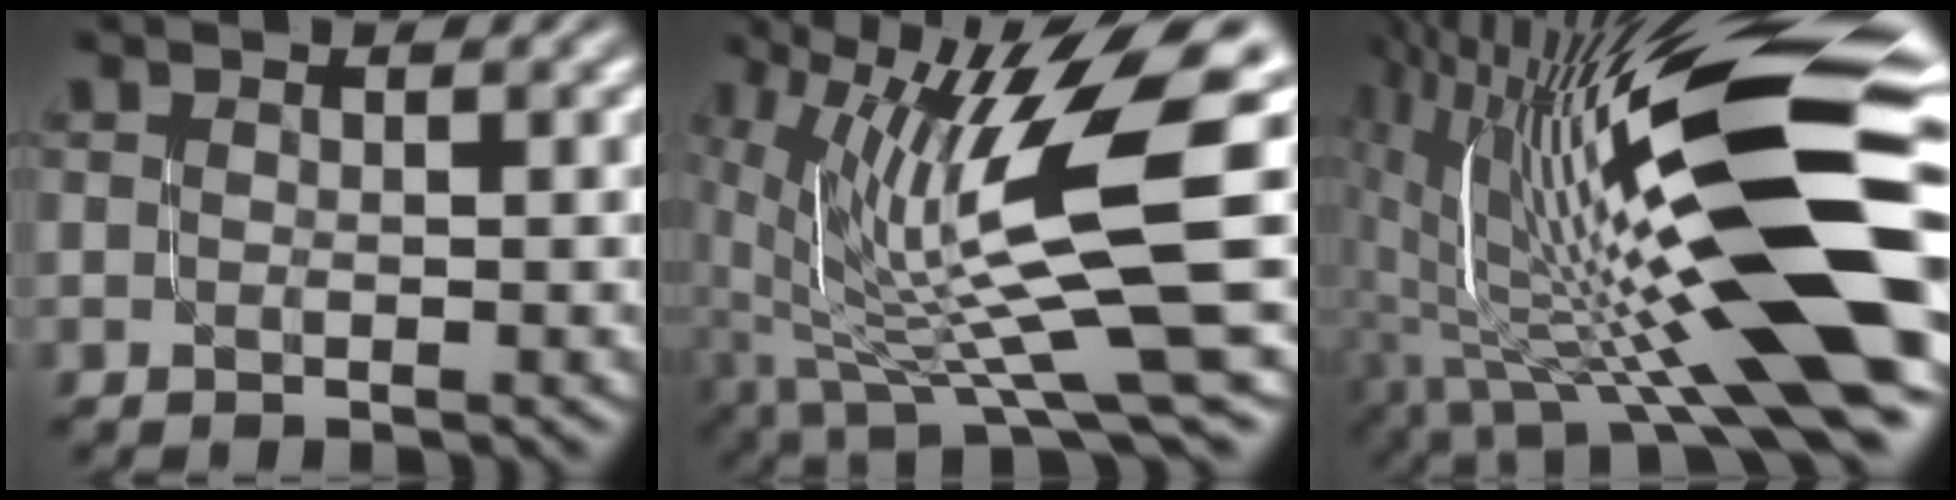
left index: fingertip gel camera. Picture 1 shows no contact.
{"total": 12.2, "force": [1.4, 3.4, 11.7], "torque": [-0.212, -0.011, 0.033]}
{"total": 16.3, "force": [-0.7, 4.1, 15.8], "torque": [-0.262, 0.007, -0.018]}